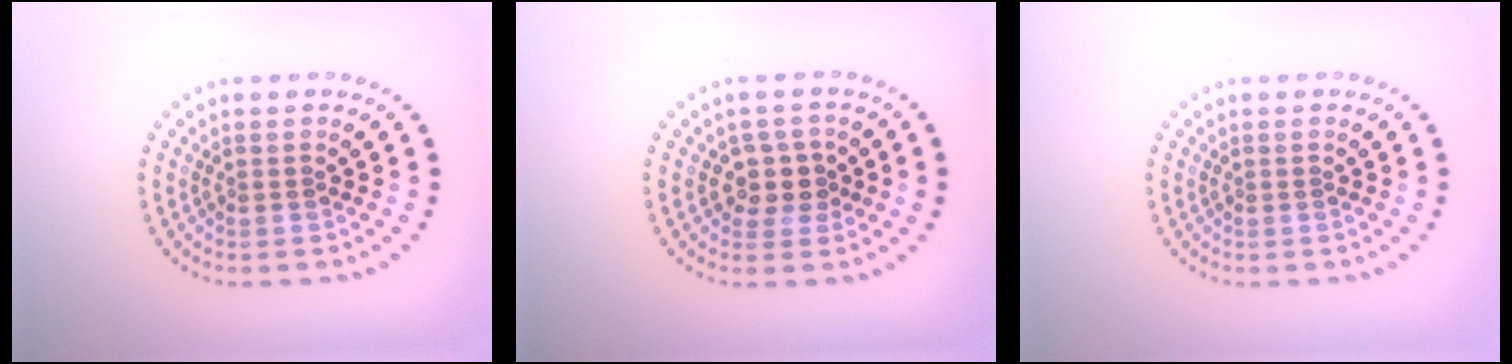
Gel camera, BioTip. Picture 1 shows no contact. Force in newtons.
{"total": 2.5, "press": 2.2, "slide": 1.2}
{"total": 0.0}